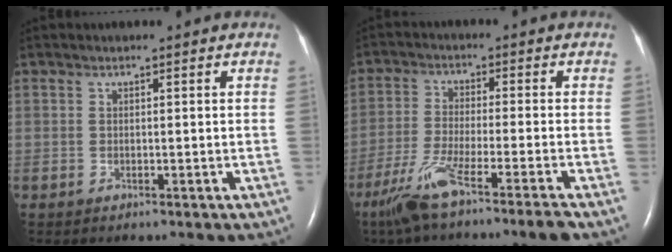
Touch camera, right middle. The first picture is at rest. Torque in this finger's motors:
{"motor_torque": [1.19, -0.95, 0.45, 0.08]}